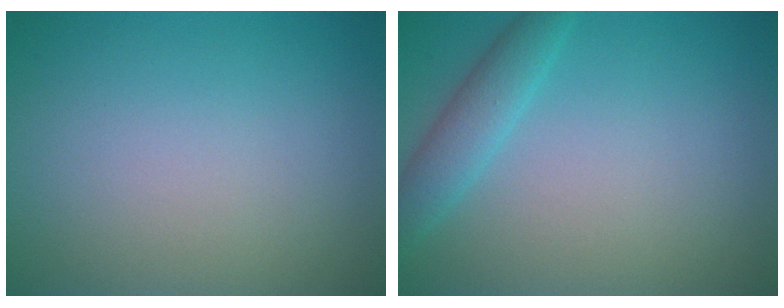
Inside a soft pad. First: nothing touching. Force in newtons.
{"total": 2.6, "press": 2.6, "slide": 0.1}